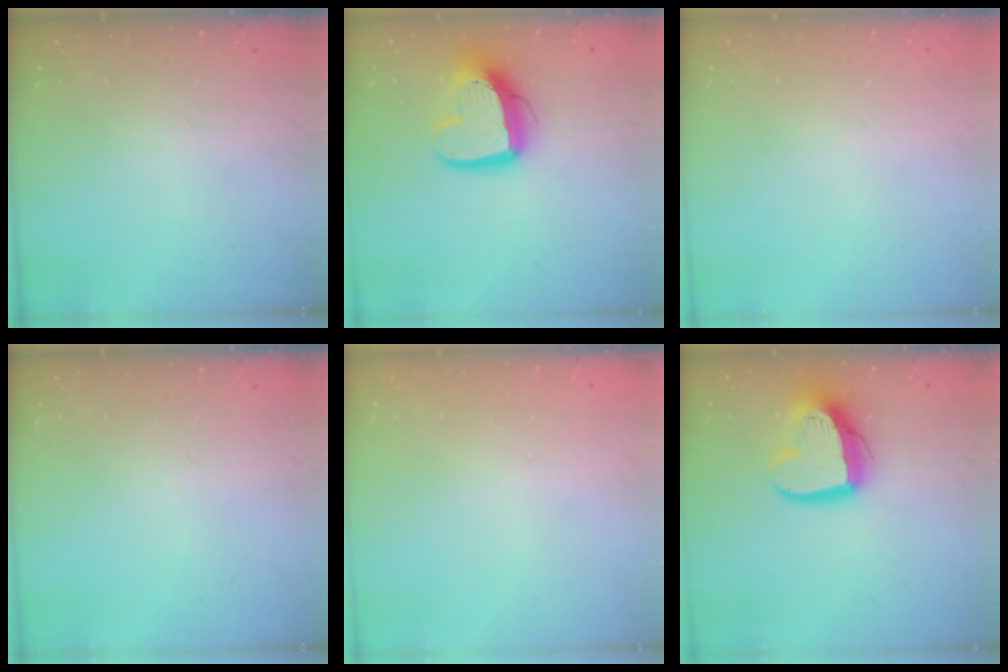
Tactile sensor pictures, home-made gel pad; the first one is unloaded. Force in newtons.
{"total": 14.0, "press": 13.9, "slide": 1.7}
{"total": 0.0}
{"total": 0.0}
{"total": 0.0}
{"total": 15.6, "press": 15.5, "slide": 1.6}